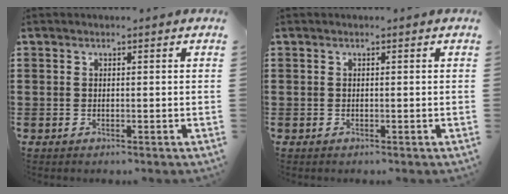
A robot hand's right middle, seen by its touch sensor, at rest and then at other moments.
{"total": 0.0}